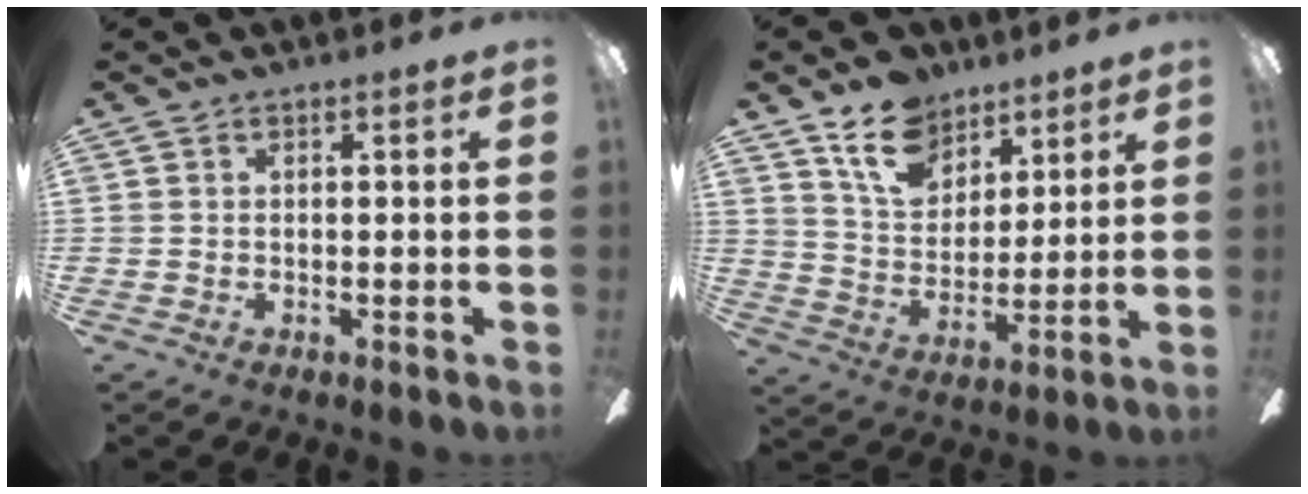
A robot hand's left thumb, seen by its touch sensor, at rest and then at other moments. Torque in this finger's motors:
{"motor_torque": [1.74, 1.05, 1.31, -0.85, 0.30]}